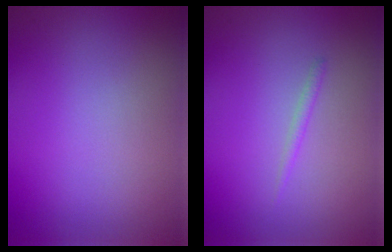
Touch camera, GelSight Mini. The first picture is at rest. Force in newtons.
{"total": 0.7, "press": 0.7, "slide": 0.0}